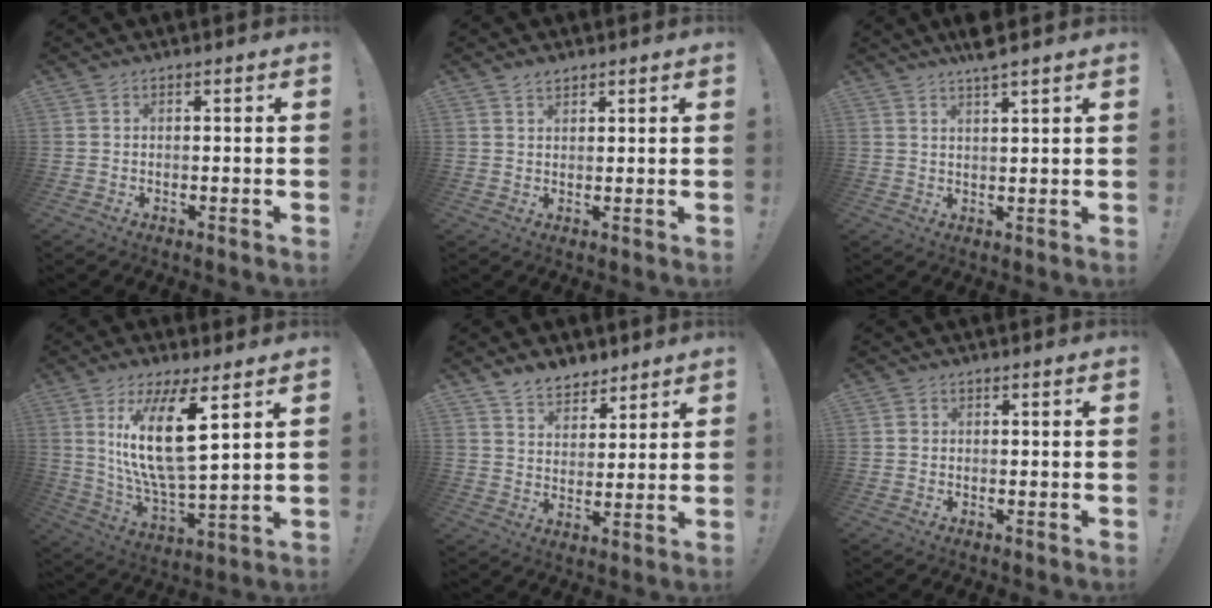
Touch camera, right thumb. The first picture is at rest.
{"total": 2.5, "force": [2.0, 1.2, 0.8], "torque": [-0.005, -0.011, 0.036]}
{"total": 4.7, "force": [3.8, -0.2, 2.8], "torque": [-0.051, -0.017, 0.063]}
{"total": 18.1, "force": [7.0, 5.4, 15.8], "torque": [-0.309, -0.039, 0.104]}
{"total": 7.8, "force": [6.4, 4.2, 1.3], "torque": [-0.025, -0.044, 0.125]}
{"total": 0.8, "force": [-0.1, 0.8, 0.0], "torque": [-0.001, 0.003, -0.001]}